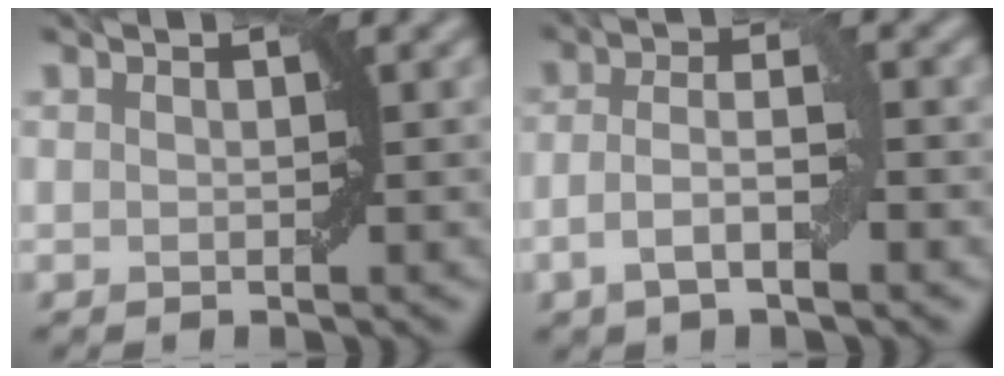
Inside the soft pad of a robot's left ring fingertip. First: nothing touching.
{"total": 3.8, "force": [-1.4, 1.1, 3.4], "torque": [-0.066, 0.008, -0.031]}